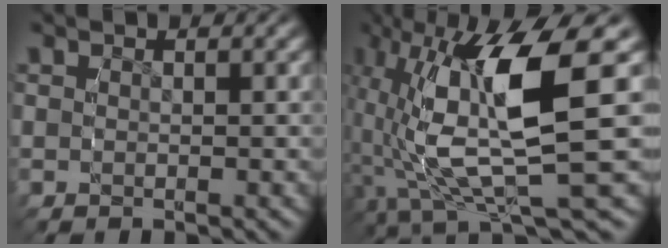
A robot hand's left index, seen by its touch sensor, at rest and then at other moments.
{"total": 12.5, "force": [-0.3, 5.1, 11.4], "torque": [-0.218, -0.012, 0.002]}